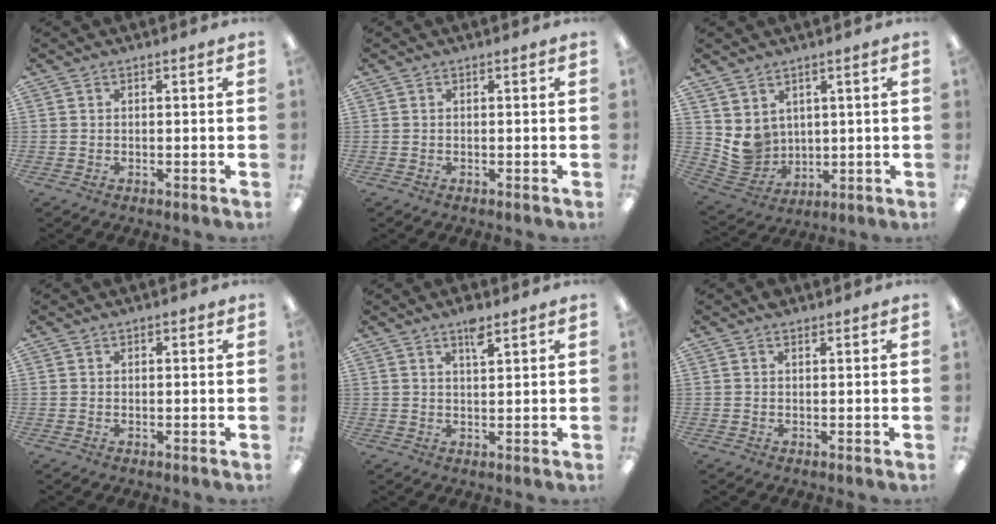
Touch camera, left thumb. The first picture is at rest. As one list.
[{"total": 0.0}, {"total": 7.0, "force": [3.3, 6.1, 1.1], "torque": [-0.046, -0.025, 0.074]}, {"total": 0.7, "force": [0.4, 0.4, 0.4], "torque": [-0.007, 0.003, 0.007]}, {"total": 4.2, "force": [3.0, 1.0, 2.7], "torque": [-0.045, -0.011, 0.050]}, {"total": 1.1, "force": [0.9, 0.4, 0.4], "torque": [-0.010, 0.000, 0.018]}]